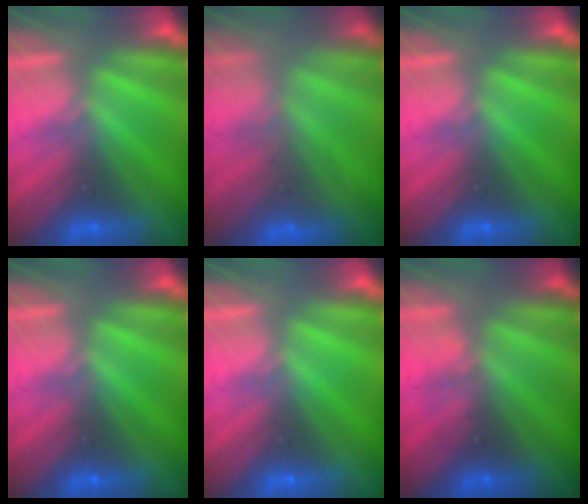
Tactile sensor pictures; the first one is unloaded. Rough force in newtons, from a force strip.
{"total": 7.5}
{"total": 0.0}
{"total": 0.0}
{"total": 0.0}
{"total": 3.4}